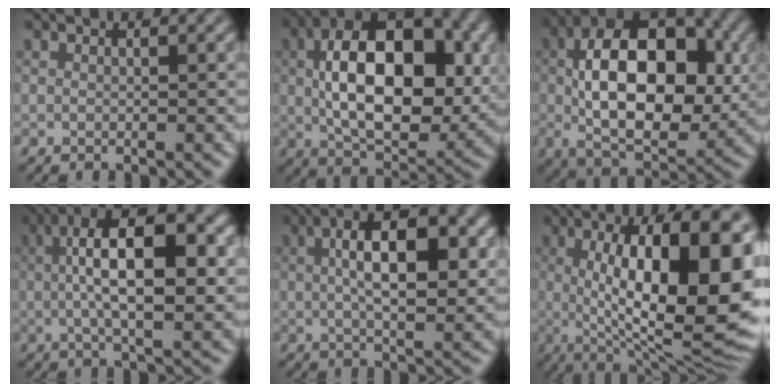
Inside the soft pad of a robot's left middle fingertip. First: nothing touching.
{"total": 12.6, "force": [0.4, 6.9, 10.5], "torque": [-0.176, 0.005, 0.021]}
{"total": 12.8, "force": [-0.3, 6.7, 10.9], "torque": [-0.174, 0.019, 0.000]}
{"total": 10.2, "force": [0.8, 3.6, 9.5], "torque": [-0.163, 0.016, 0.021]}
{"total": 7.5, "force": [0.8, 2.6, 7.0], "torque": [-0.117, 0.012, 0.020]}
{"total": 13.9, "force": [0.1, 3.8, 13.3], "torque": [-0.187, 0.008, 0.011]}